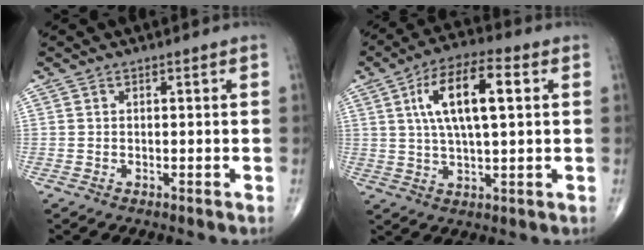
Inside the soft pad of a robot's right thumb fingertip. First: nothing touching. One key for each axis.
{"total": 13.2, "fx": 3.4, "fy": 4.7, "fz": 11.8, "tx": -0.211, "ty": 0.010, "tz": 0.054}